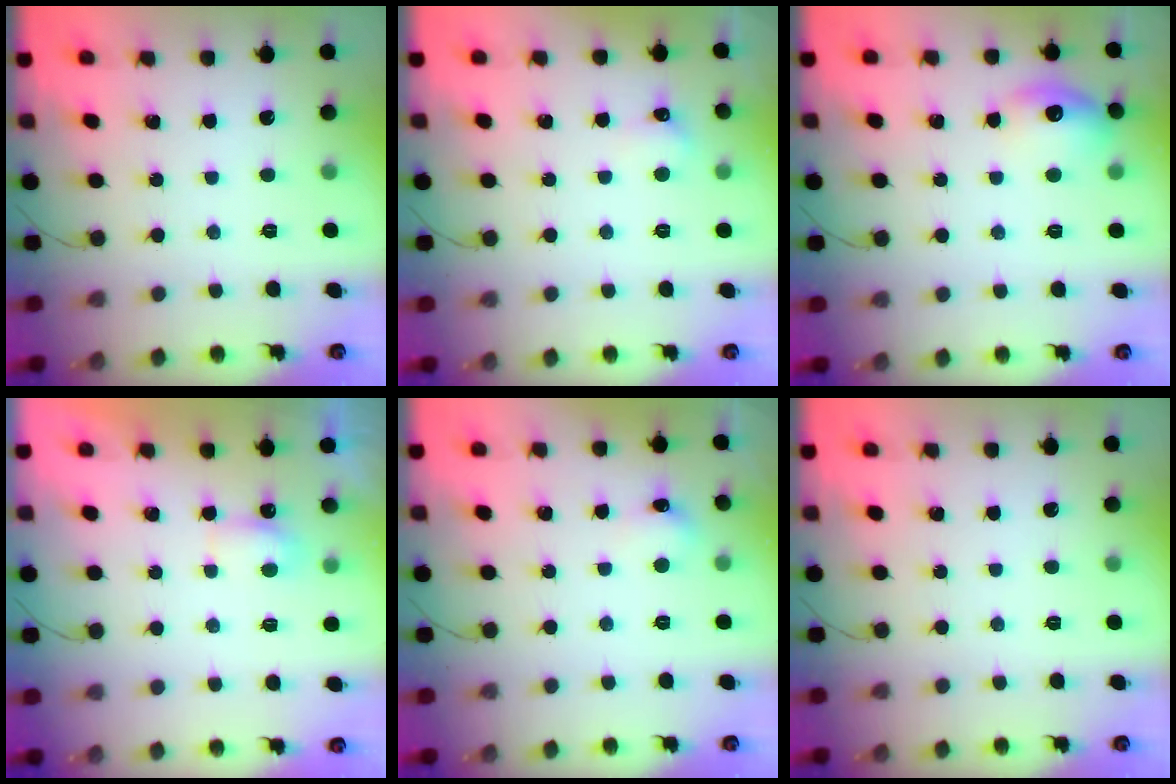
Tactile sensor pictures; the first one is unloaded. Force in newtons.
{"total": 3.9, "press": 3.7, "slide": 1.1}
{"total": 10.9, "press": 10.9, "slide": 0.8}
{"total": 3.7, "press": 3.5, "slide": 1.1}
{"total": 5.4, "press": 5.2, "slide": 1.6}
{"total": 0.0}